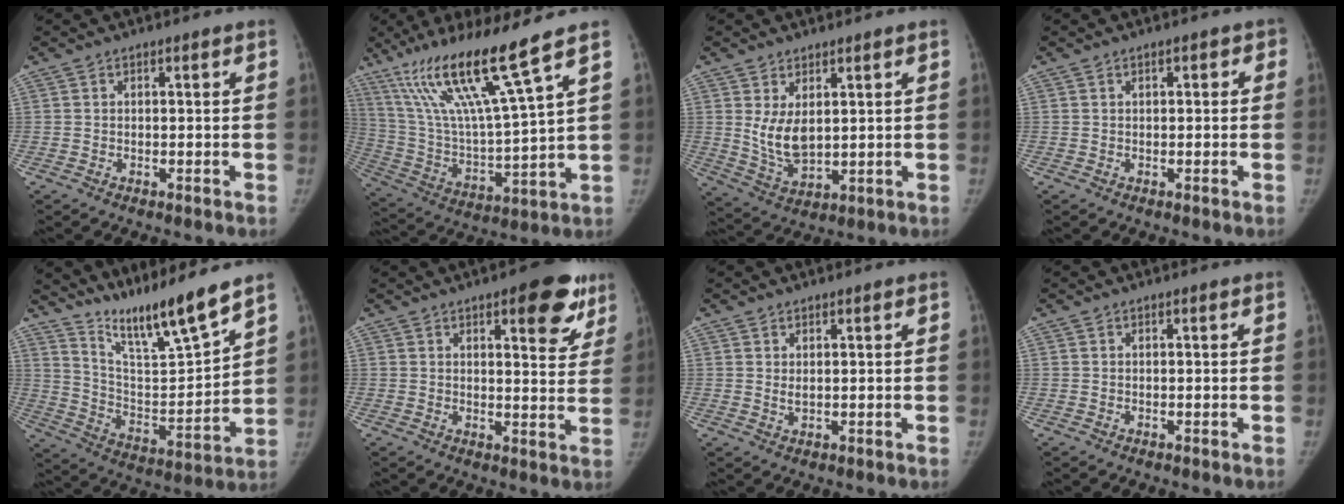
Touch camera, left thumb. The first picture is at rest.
{"total": 19.3, "force": [12.3, 0.3, 14.9], "torque": [-0.264, -0.061, 0.231]}
{"total": 7.3, "force": [2.0, 4.1, 5.7], "torque": [-0.099, -0.023, 0.056]}
{"total": 1.5, "force": [0.5, 1.0, 0.9], "torque": [0.003, 0.003, 0.002]}
{"total": 14.7, "force": [12.5, 0.1, 7.8], "torque": [-0.120, -0.082, 0.235]}
{"total": 11.6, "force": [6.5, 4.4, 8.6], "torque": [-0.062, -0.028, 0.078]}
{"total": 1.5, "force": [0.8, 0.7, 1.0], "torque": [-0.017, -0.008, 0.020]}
{"total": 0.0}